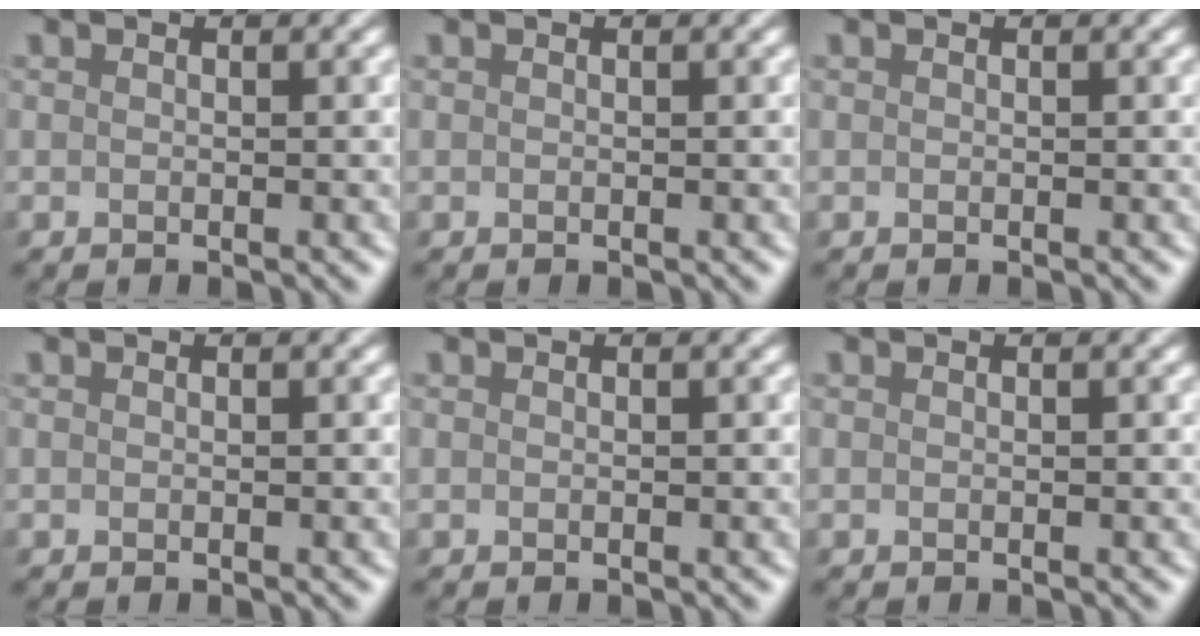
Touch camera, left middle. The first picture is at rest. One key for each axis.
{"total": 0.0}
{"total": 0.0}
{"total": 0.0}
{"total": 0.0}
{"total": 0.0}